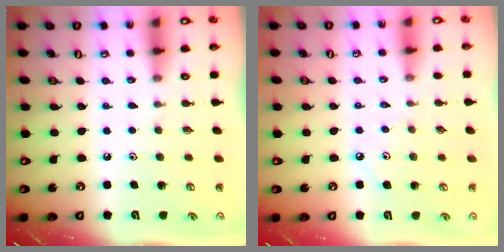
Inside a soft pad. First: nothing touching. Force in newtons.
{"total": 2.8, "press": 2.7, "slide": 0.5}